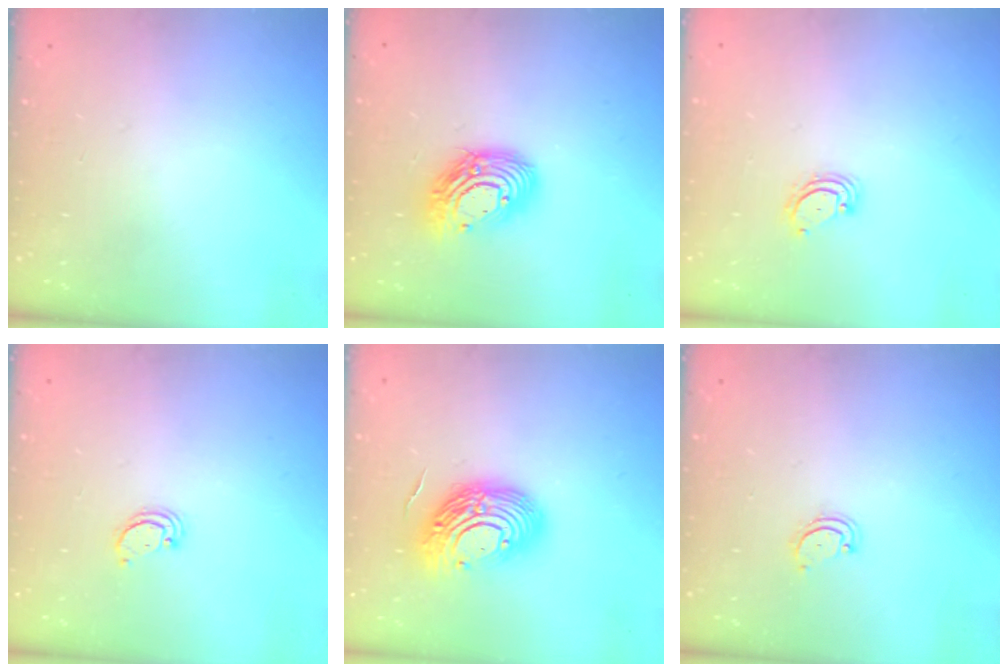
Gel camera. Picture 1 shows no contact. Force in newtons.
{"total": 13.7, "press": 13.7, "slide": 1.2}
{"total": 3.2, "press": 3.2, "slide": 0.3}
{"total": 2.2, "press": 2.2, "slide": 0.2}
{"total": 14.6, "press": 14.5, "slide": 1.7}
{"total": 3.6, "press": 3.5, "slide": 0.4}